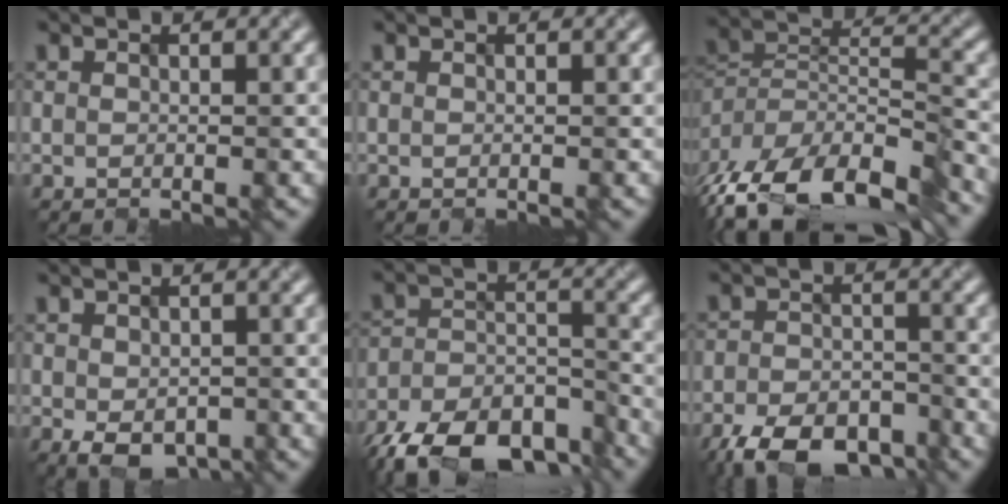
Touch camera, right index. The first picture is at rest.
{"total": 0.0}
{"total": 12.9, "force": [-9.6, 5.0, 7.1], "torque": [-0.156, 0.008, -0.154]}
{"total": 3.1, "force": [-1.2, 2.1, 2.0], "torque": [-0.031, -0.012, -0.009]}
{"total": 11.8, "force": [-9.8, 4.7, 4.9], "torque": [-0.095, -0.022, -0.146]}
{"total": 7.0, "force": [-5.3, 3.1, 3.3], "torque": [-0.057, -0.011, -0.091]}